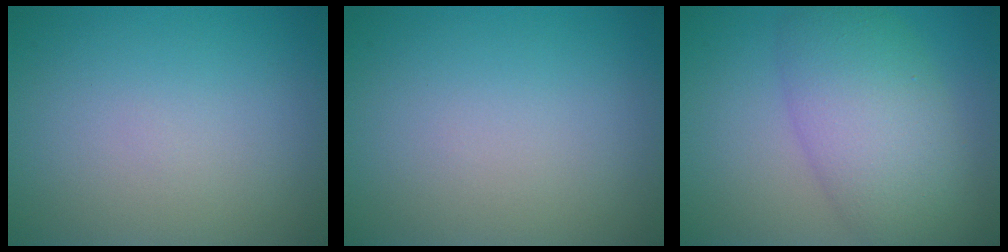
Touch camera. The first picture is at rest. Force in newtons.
{"total": 0.0}
{"total": 7.6, "press": 7.6, "slide": 0.3}